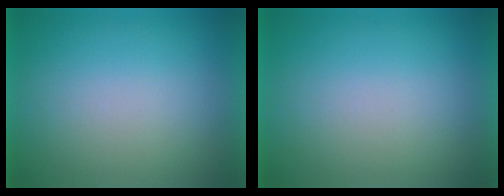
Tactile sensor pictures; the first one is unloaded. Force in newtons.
{"total": 1.2}